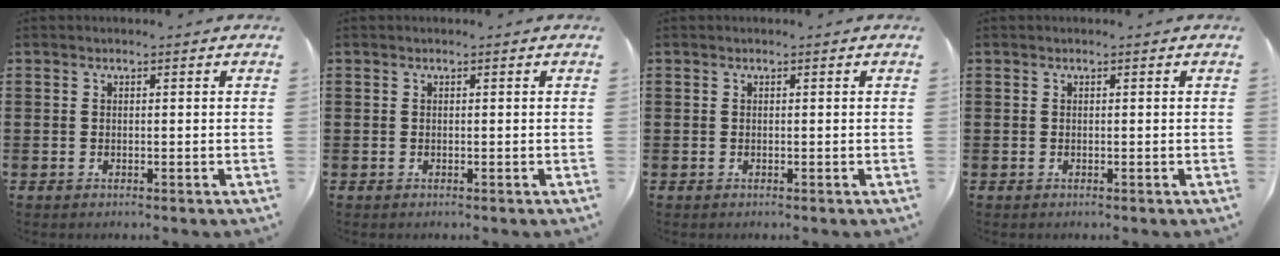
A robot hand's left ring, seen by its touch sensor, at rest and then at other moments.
{"total": 0.0}
{"total": 0.0}
{"total": 0.0}